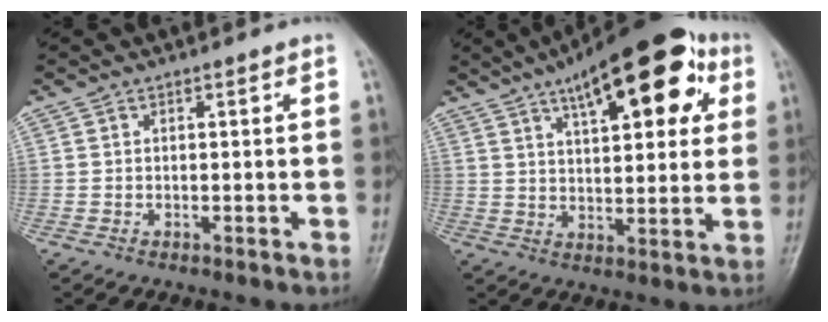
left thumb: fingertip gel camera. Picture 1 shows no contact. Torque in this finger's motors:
{"motor_torque": [0.76, 0.82, 1.80, -0.98, 0.16]}